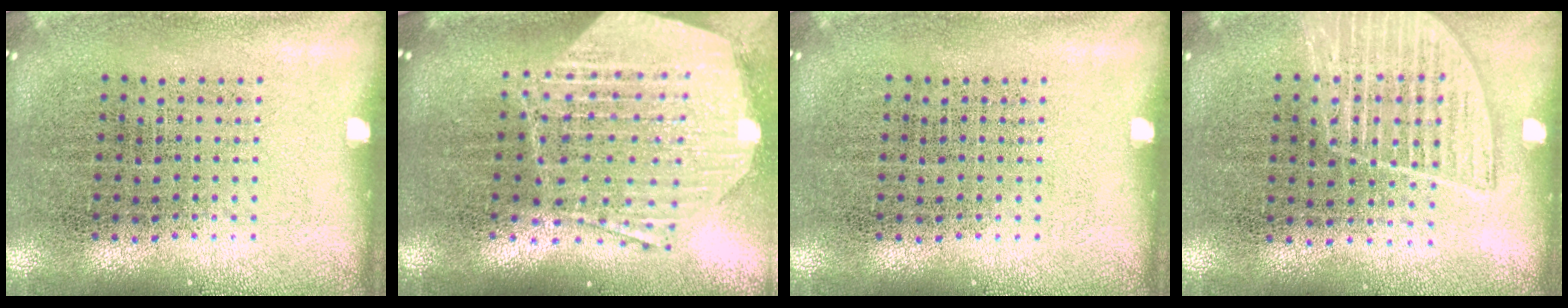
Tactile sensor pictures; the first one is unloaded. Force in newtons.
{"total": 2.9, "press": 2.3, "slide": 1.7}
{"total": 0.0}
{"total": 1.4, "press": 1.3, "slide": 0.6}